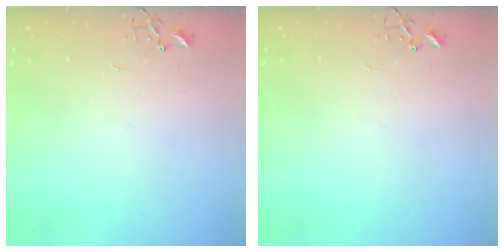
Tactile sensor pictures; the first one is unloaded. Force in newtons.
{"total": 0.0}